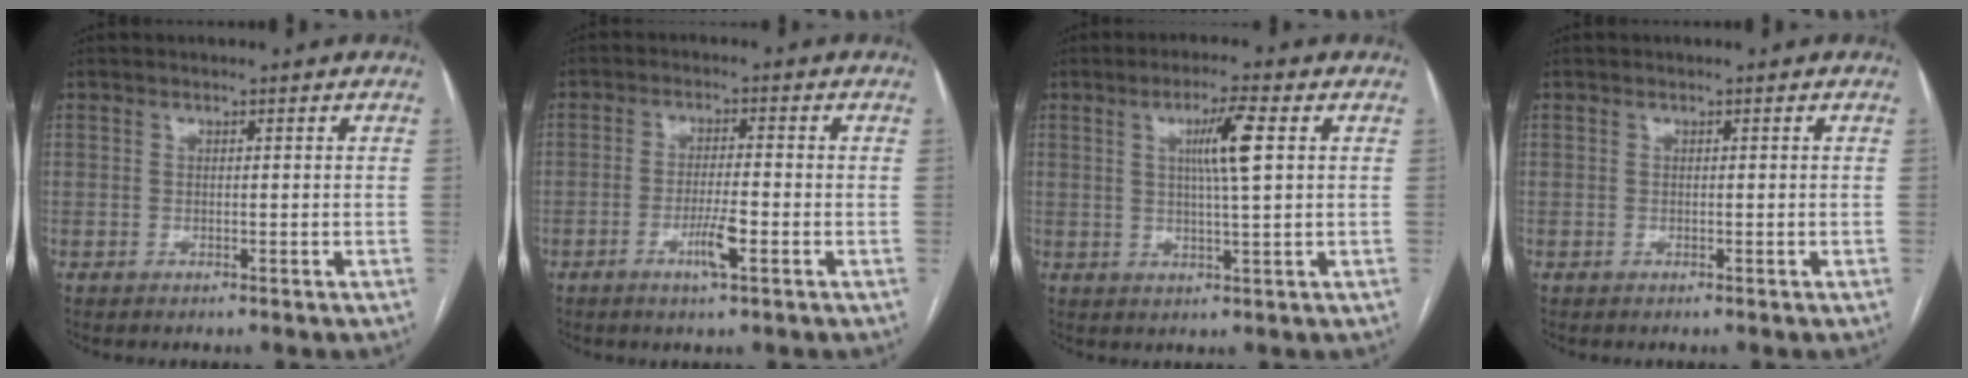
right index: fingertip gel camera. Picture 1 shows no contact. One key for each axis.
{"total": 4.6, "fx": -2.0, "fy": 0.3, "fz": 4.1, "tx": -0.078, "ty": -0.005, "tz": -0.037}
{"total": 6.3, "fx": 1.7, "fy": -0.3, "fz": 6.0, "tx": -0.107, "ty": 0.000, "tz": 0.030}
{"total": 0.0}